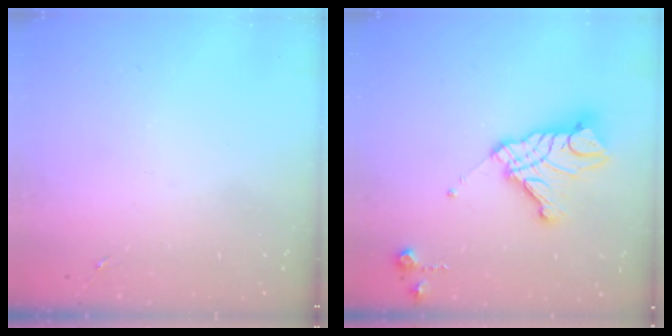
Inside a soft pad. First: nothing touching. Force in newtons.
{"total": 18.0, "press": 17.9, "slide": 1.7}